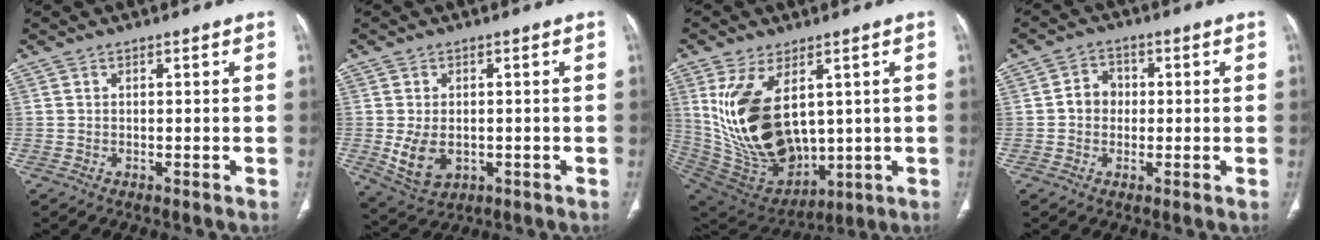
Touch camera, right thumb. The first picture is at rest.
{"total": 7.3, "force": [-1.2, 4.9, 5.3], "torque": [-0.094, -0.003, -0.004]}
{"total": 20.7, "force": [3.6, 12.2, 16.3], "torque": [-0.298, -0.026, 0.104]}
{"total": 4.5, "force": [-0.1, 3.9, 2.2], "torque": [-0.017, 0.013, -0.010]}